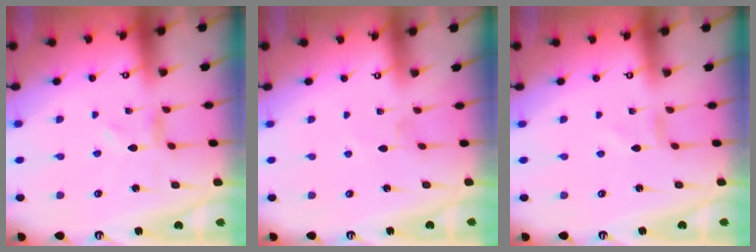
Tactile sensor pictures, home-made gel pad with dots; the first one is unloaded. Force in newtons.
{"total": 0.7, "press": 0.6, "slide": 0.2}
{"total": 0.7, "press": 0.7, "slide": 0.2}